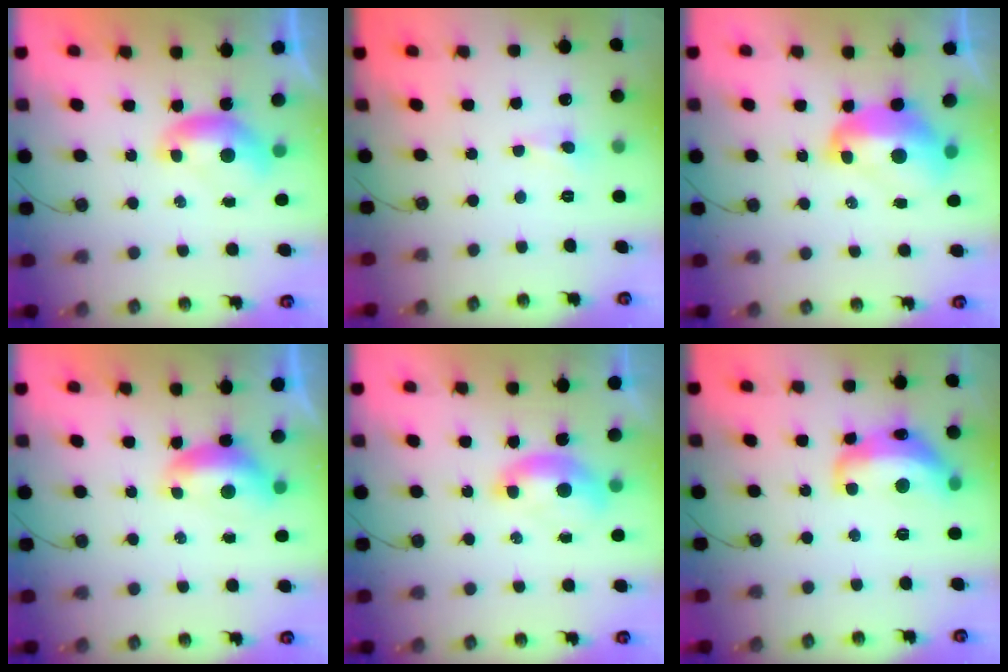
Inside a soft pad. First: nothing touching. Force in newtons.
{"total": 1.2, "press": 1.1, "slide": 0.6}
{"total": 4.6, "press": 4.5, "slide": 0.9}
{"total": 0.9, "press": 0.6, "slide": 0.6}
{"total": 1.6, "press": 1.5, "slide": 0.6}
{"total": 9.0, "press": 8.9, "slide": 0.9}